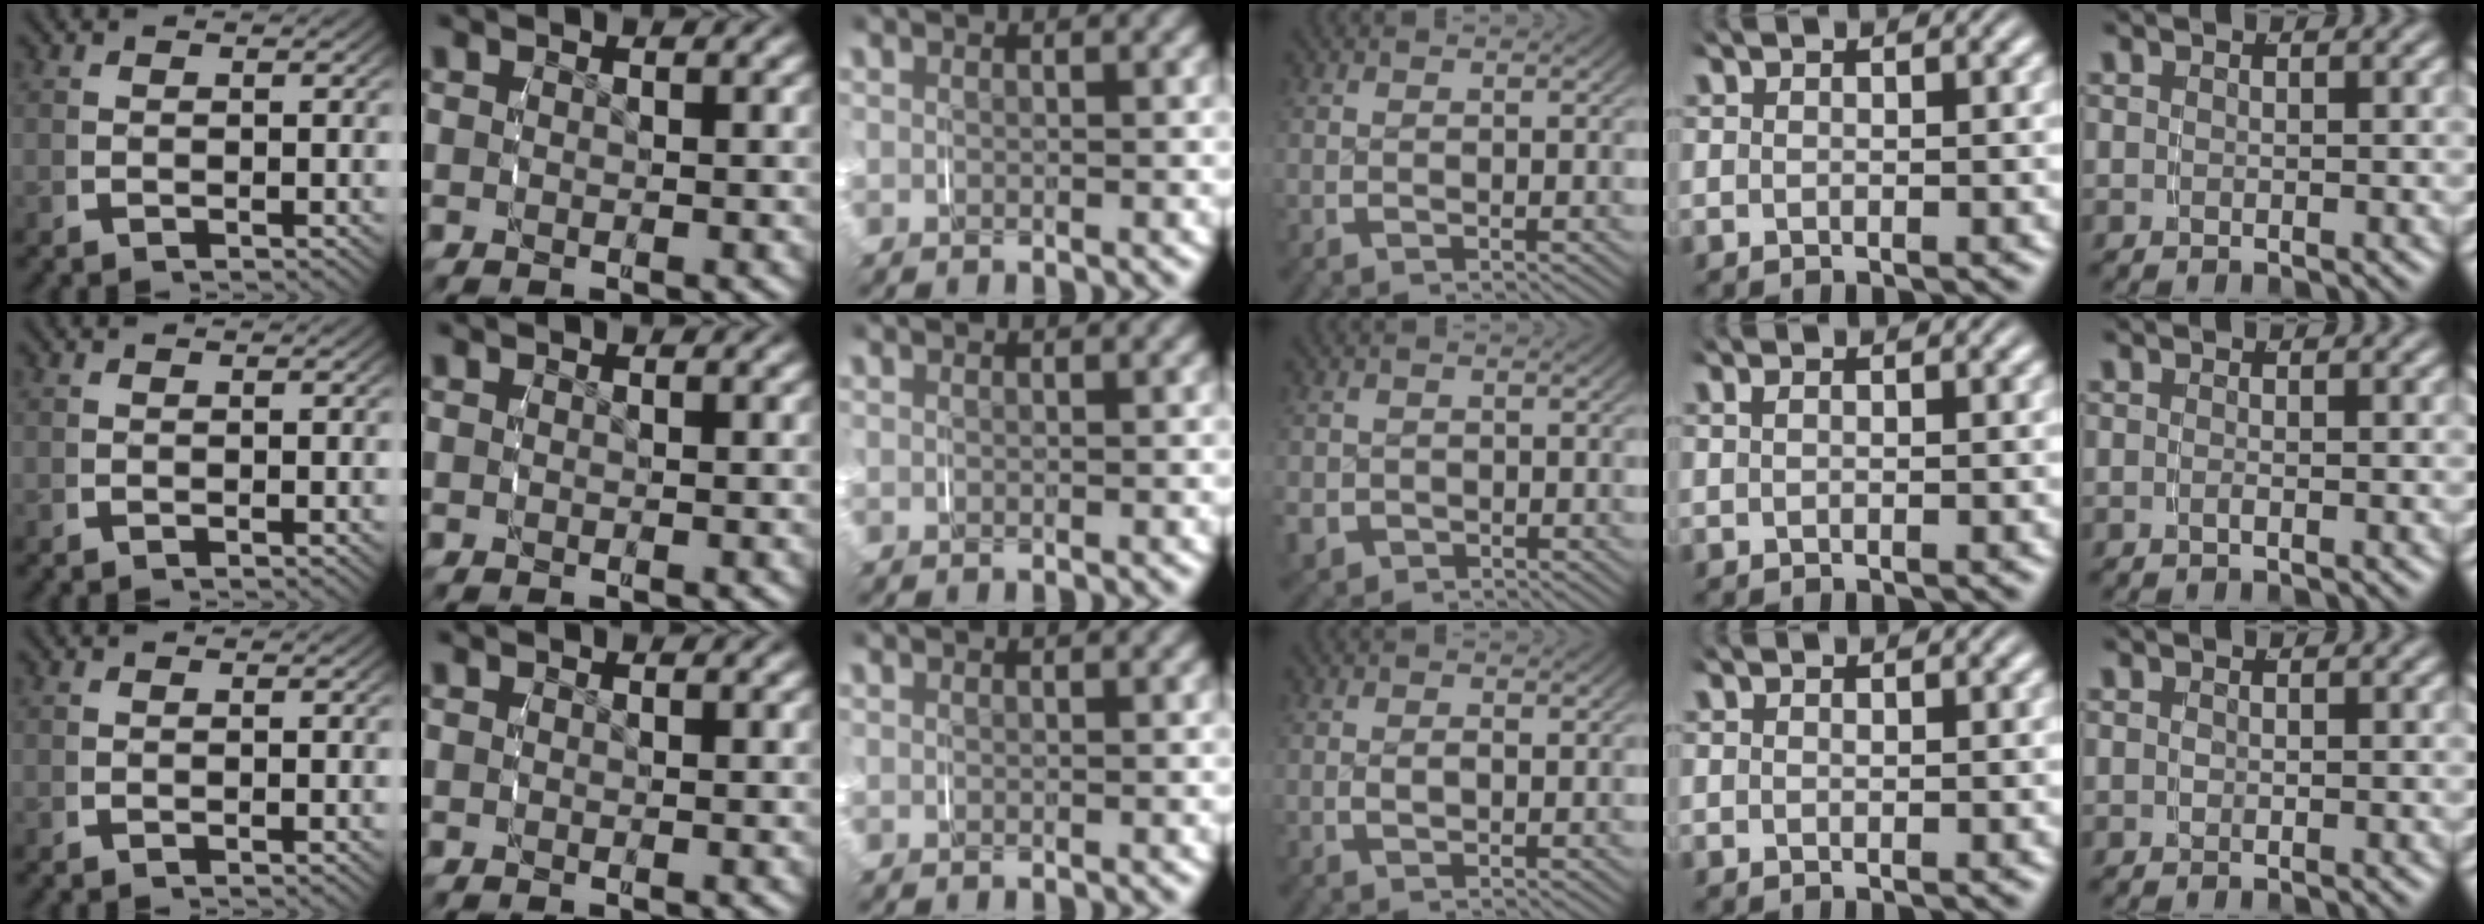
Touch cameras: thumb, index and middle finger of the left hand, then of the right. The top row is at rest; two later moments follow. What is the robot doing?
{"motion": "grasp_and_lifting", "object": "paper"}